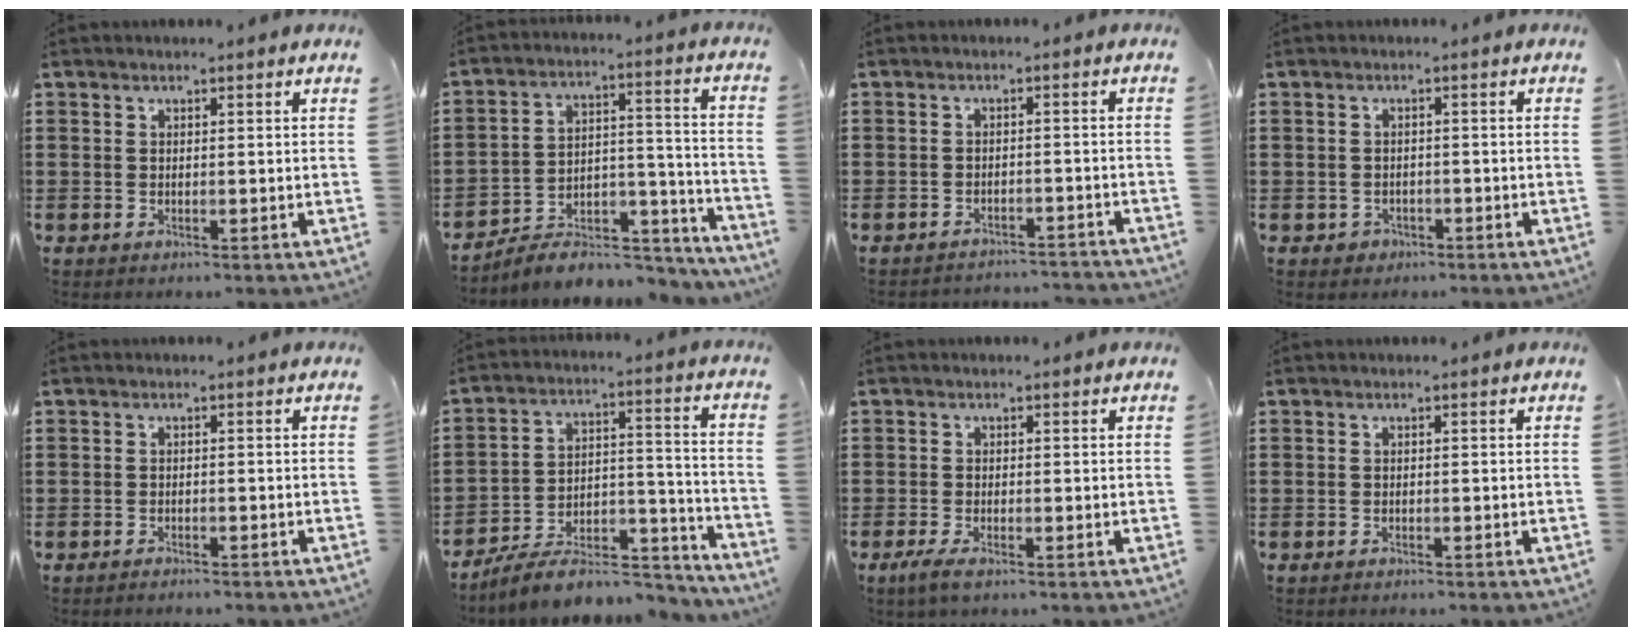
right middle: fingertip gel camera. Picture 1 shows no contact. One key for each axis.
{"total": 6.5, "fx": -6.1, "fy": 1.8, "fz": 1.7, "tx": -0.022, "ty": 0.011, "tz": -0.114}
{"total": 2.5, "fx": -2.5, "fy": 0.1, "fz": -0.1, "tx": -0.005, "ty": 0.000, "tz": -0.052}
{"total": 1.1, "fx": -0.8, "fy": 0.7, "fz": 0.2, "tx": -0.007, "ty": -0.001, "tz": -0.019}
{"total": 1.2, "fx": -1.1, "fy": -0.1, "fz": 0.1, "tx": -0.006, "ty": -0.001, "tz": -0.023}
{"total": 8.9, "fx": -7.7, "fy": 2.3, "fz": 3.8, "tx": -0.051, "ty": 0.020, "tz": -0.143}
{"total": 1.8, "fx": -1.0, "fy": 0.2, "fz": 1.5, "tx": -0.034, "ty": -0.008, "tz": -0.019}
{"total": 0.6, "fx": -0.6, "fy": -0.1, "fz": 0.1, "tx": -0.004, "ty": -0.003, "tz": -0.012}